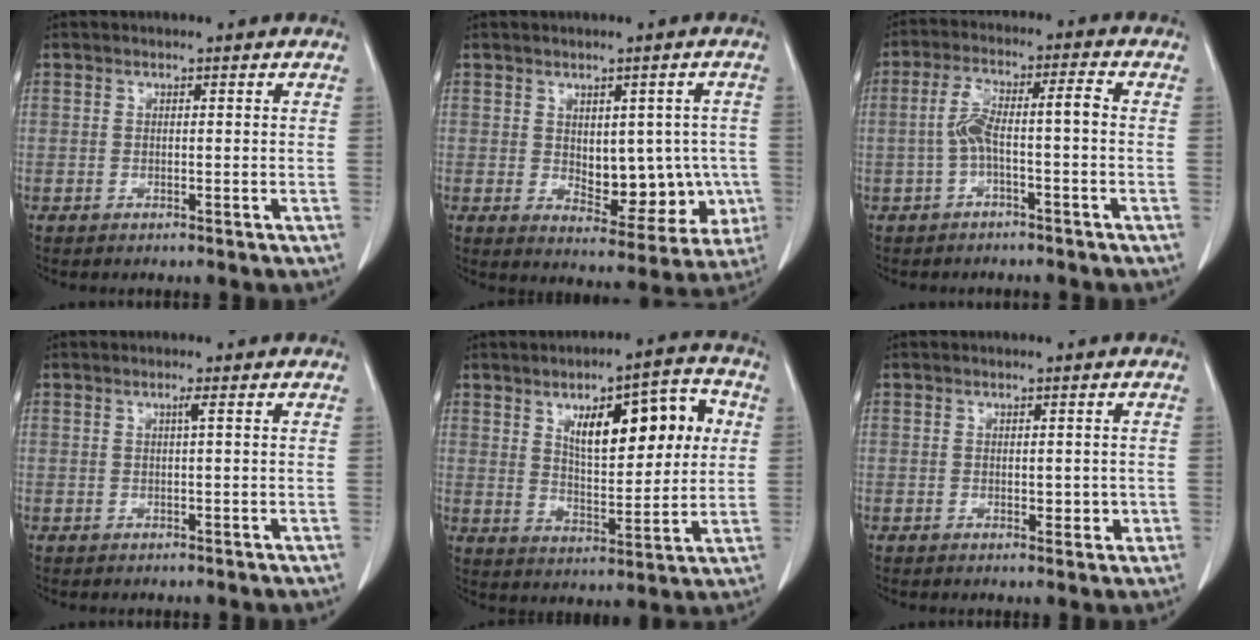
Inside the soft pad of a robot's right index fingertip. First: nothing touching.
{"total": 10.2, "force": [-0.6, 5.8, 8.3], "torque": [-0.095, 0.011, 0.016]}
{"total": 6.3, "force": [-1.1, 1.0, 6.1], "torque": [-0.125, 0.033, -0.019]}
{"total": 0.8, "force": [0.2, -0.3, 0.7], "torque": [-0.015, 0.000, 0.007]}
{"total": 13.9, "force": [4.4, 4.7, 12.3], "torque": [-0.175, 0.020, 0.072]}
{"total": 2.3, "force": [-0.3, 1.3, 1.8], "torque": [-0.020, 0.001, 0.001]}